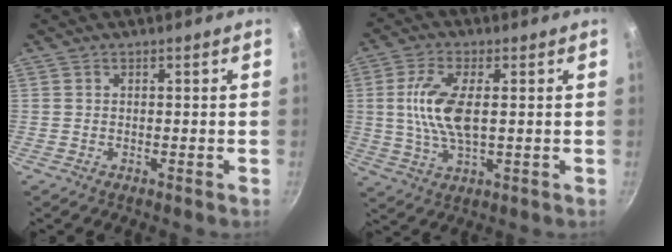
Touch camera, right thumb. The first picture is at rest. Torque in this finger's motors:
{"motor_torque": [1.34, 1.47, 1.17, 0.13, 0.27]}